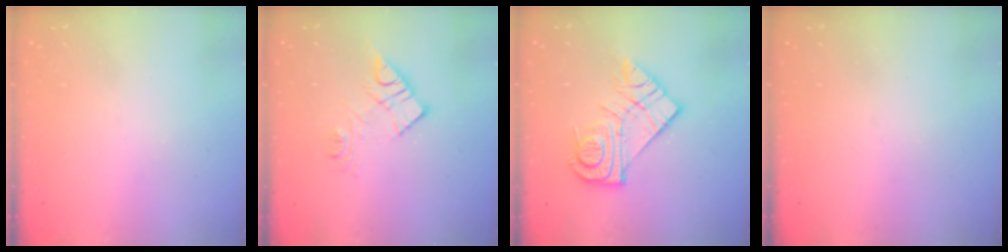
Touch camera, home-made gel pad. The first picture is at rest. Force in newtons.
{"total": 9.5, "press": 9.4, "slide": 0.6}
{"total": 14.8, "press": 14.7, "slide": 1.0}
{"total": 0.0}